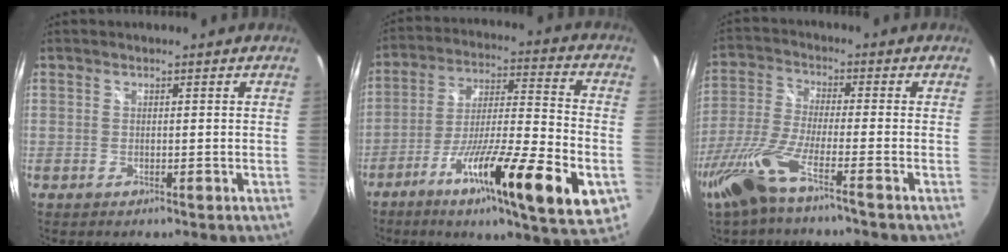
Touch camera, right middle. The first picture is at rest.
{"total": 22.3, "force": [-9.3, 3.1, 20.0], "torque": [-0.322, -0.039, -0.156]}
{"total": 12.3, "force": [-8.2, 0.7, 9.1], "torque": [-0.205, -0.036, -0.157]}